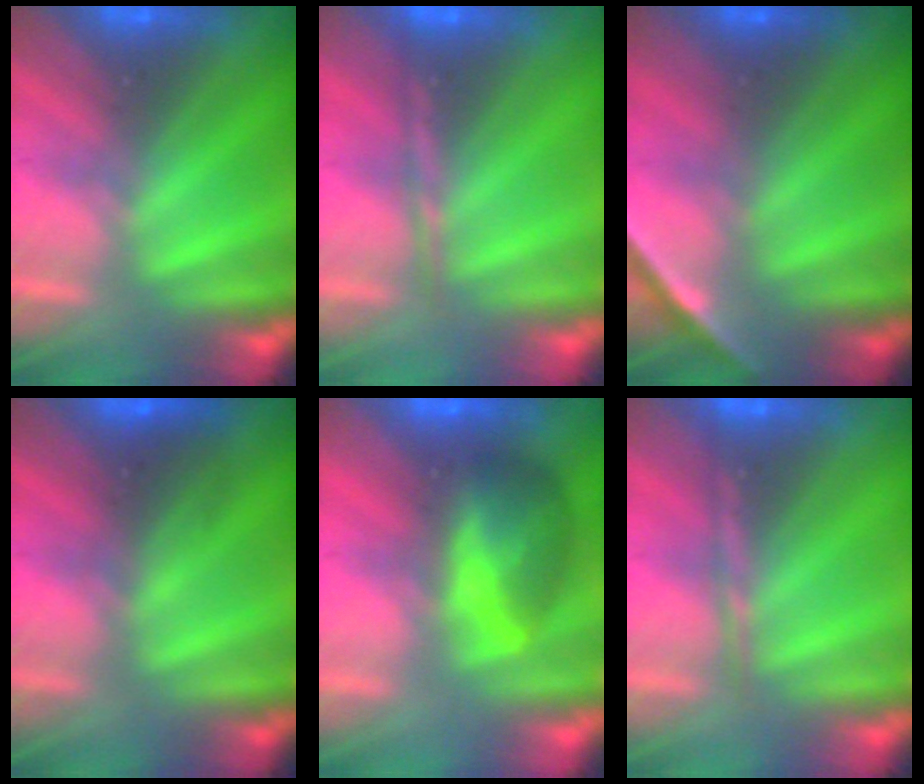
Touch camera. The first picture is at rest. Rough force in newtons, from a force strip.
{"total": 1.6}
{"total": 1.9}
{"total": 2.7}
{"total": 7.4}
{"total": 1.6}